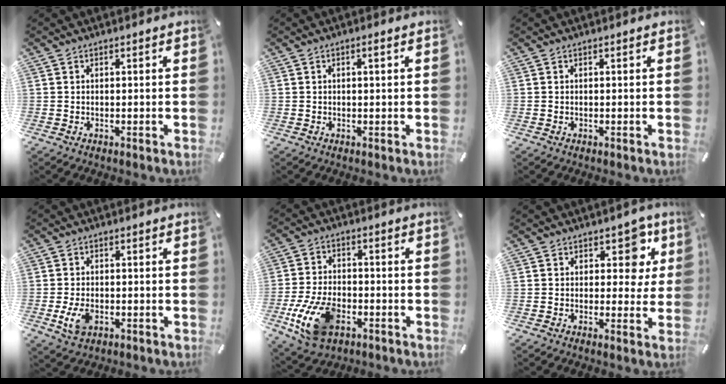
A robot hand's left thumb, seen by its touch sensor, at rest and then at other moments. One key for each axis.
{"total": 1.3, "fx": 0.2, "fy": 0.3, "fz": 1.3, "tx": -0.023, "ty": 0.001, "tz": 0.002}
{"total": 0.0}
{"total": 5.4, "fx": -1.7, "fy": 3.5, "fz": 3.8, "tx": -0.095, "ty": -0.002, "tz": -0.036}
{"total": 13.3, "fx": -5.1, "fy": 8.2, "fz": 9.1, "tx": -0.193, "ty": 0.009, "tz": -0.091}
{"total": 8.7, "fx": 3.3, "fy": 5.5, "fz": 5.8, "tx": -0.051, "ty": -0.013, "tz": 0.049}